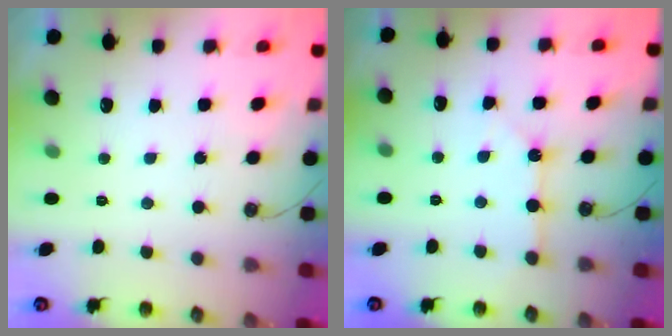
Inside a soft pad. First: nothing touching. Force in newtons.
{"total": 2.4, "press": 2.4, "slide": 0.4}